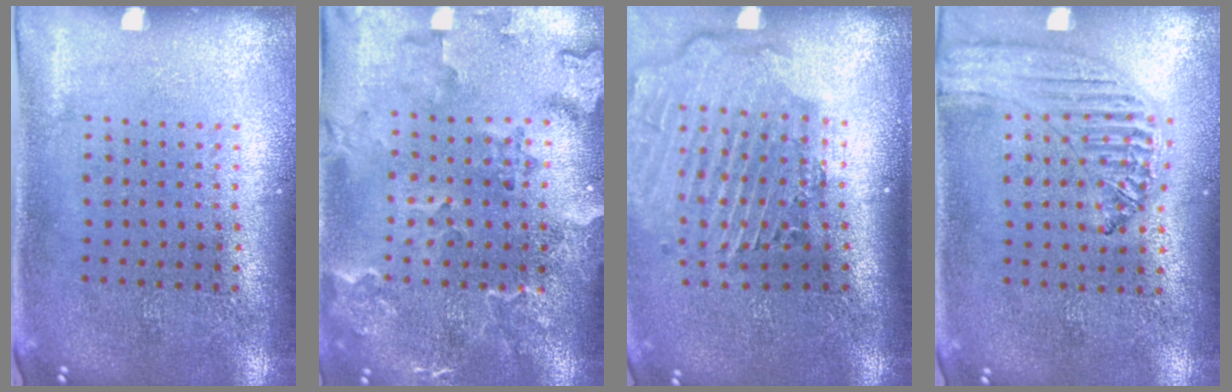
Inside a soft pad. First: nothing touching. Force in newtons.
{"total": 2.4, "press": 2.2, "slide": 1.0}
{"total": 2.9, "press": 2.3, "slide": 1.8}
{"total": 1.2, "press": 1.2, "slide": 0.1}